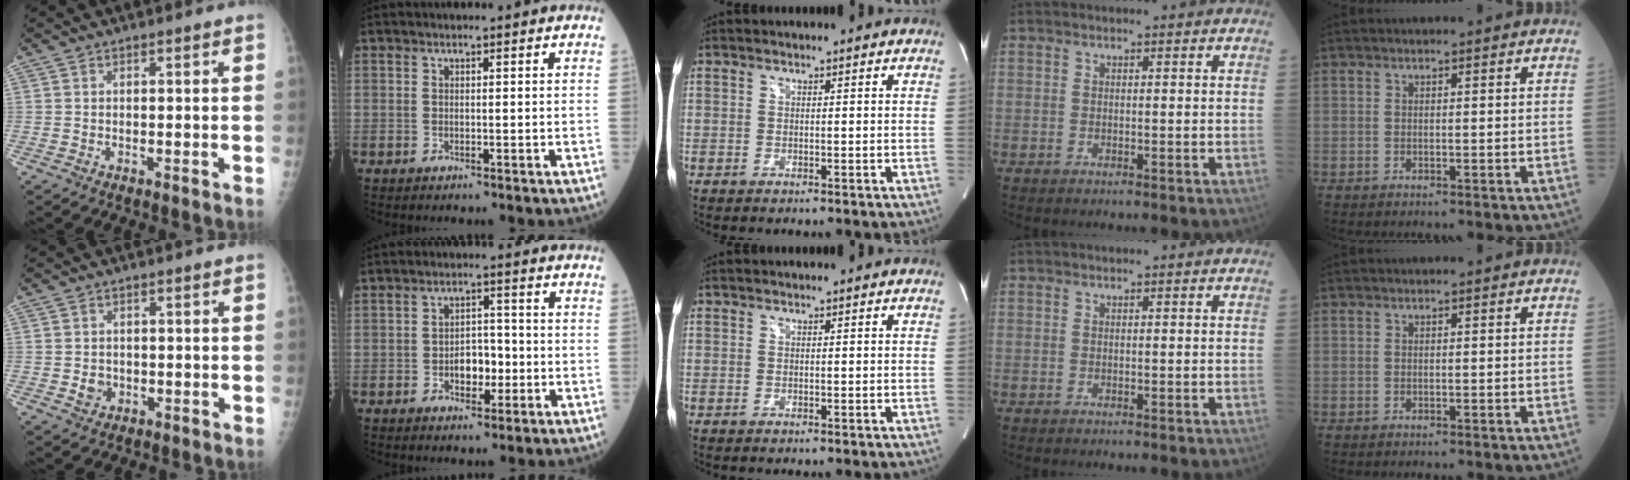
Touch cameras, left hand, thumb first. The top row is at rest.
{"thumb": {"total": 2.4, "force": [-0.5, 2.2, 1.0], "torque": [-0.006, 0.004, -0.003]}, "index": {"total": 4.4, "force": [-1.2, 2.6, 3.3], "torque": [-0.051, 0.009, -0.018]}}